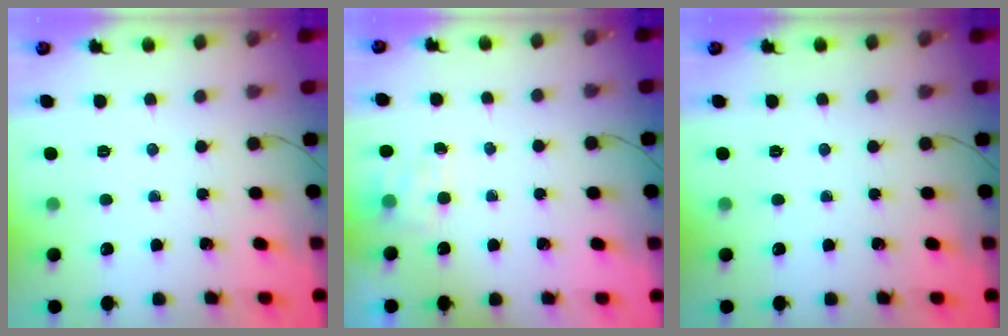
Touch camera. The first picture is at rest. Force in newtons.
{"total": 3.6, "press": 3.4, "slide": 1.1}
{"total": 0.0}